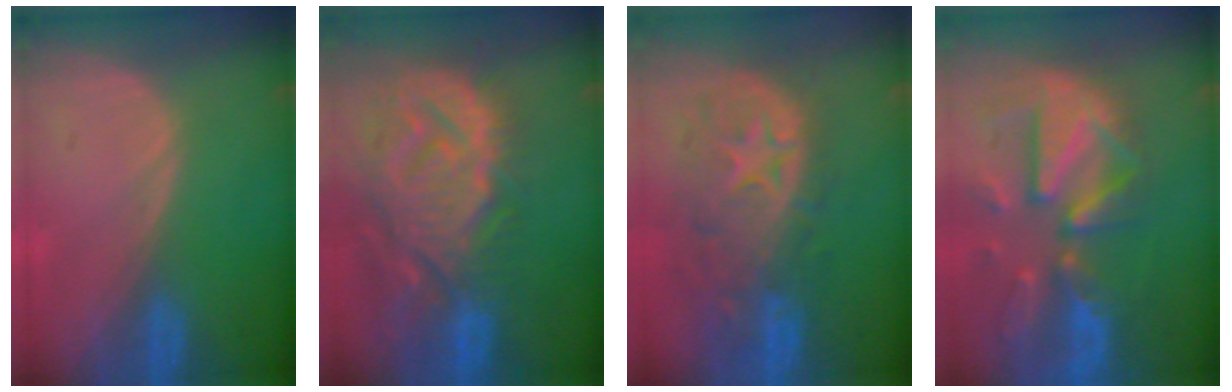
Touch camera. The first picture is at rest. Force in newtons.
{"total": 14.3, "press": 12.3, "slide": 7.3}
{"total": 11.1, "press": 9.8, "slide": 5.2}
{"total": 12.1, "press": 10.5, "slide": 6.1}